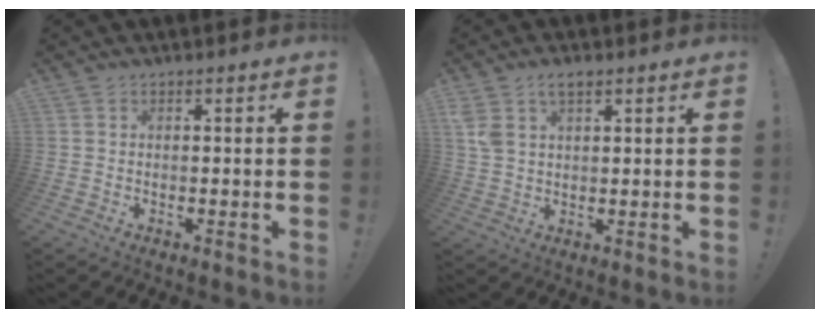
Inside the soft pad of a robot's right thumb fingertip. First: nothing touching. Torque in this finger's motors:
{"motor_torque": [0.04, 0.08, 0.43, 0.13, 0.00]}